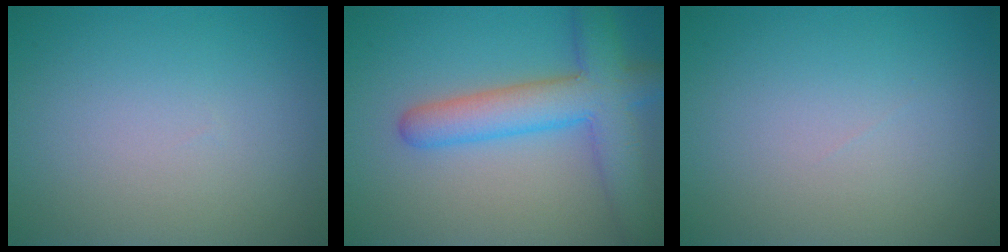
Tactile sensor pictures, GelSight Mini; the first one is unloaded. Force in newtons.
{"total": 6.6, "press": 6.6, "slide": 0.4}
{"total": 0.0}